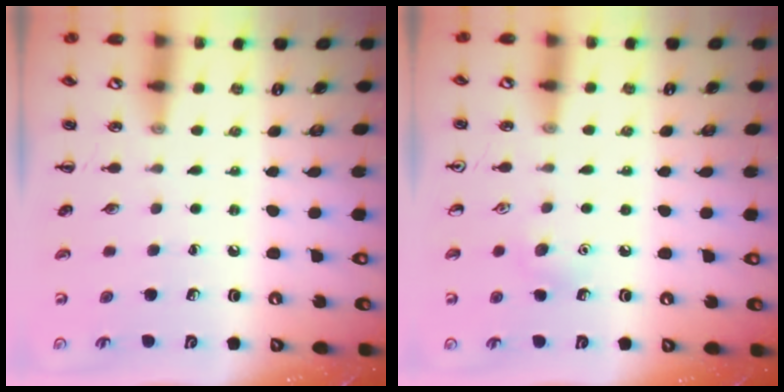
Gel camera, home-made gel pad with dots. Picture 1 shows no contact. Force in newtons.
{"total": 6.3, "press": 6.0, "slide": 1.7}